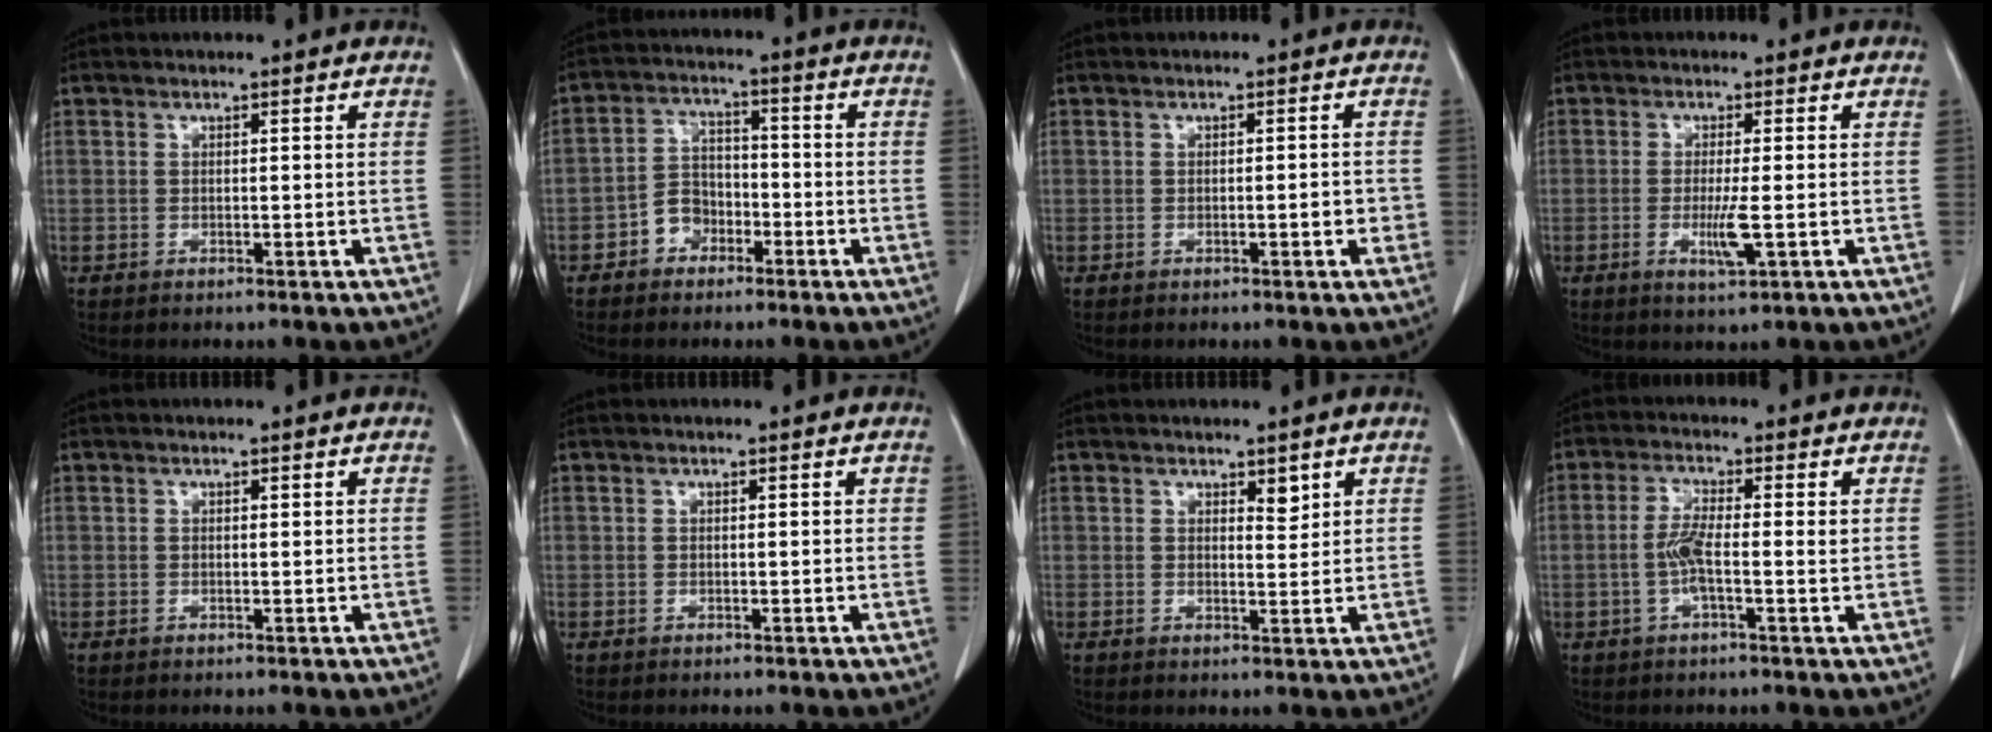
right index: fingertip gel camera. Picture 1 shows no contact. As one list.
[{"total": 5.1, "force": [-2.7, 3.9, 1.9], "torque": [-0.033, 0.017, -0.050]}, {"total": 1.3, "force": [-0.3, 0.5, 1.2], "torque": [-0.015, 0.001, -0.003]}, {"total": 4.1, "force": [-0.9, 0.1, 4.0], "torque": [-0.078, -0.010, -0.016]}, {"total": 0.0}, {"total": 0.0}, {"total": 1.8, "force": [1.3, 0.7, 1.1], "torque": [-0.016, -0.008, 0.021]}, {"total": 4.4, "force": [-0.4, 0.6, 4.3], "torque": [-0.091, 0.004, -0.011]}]